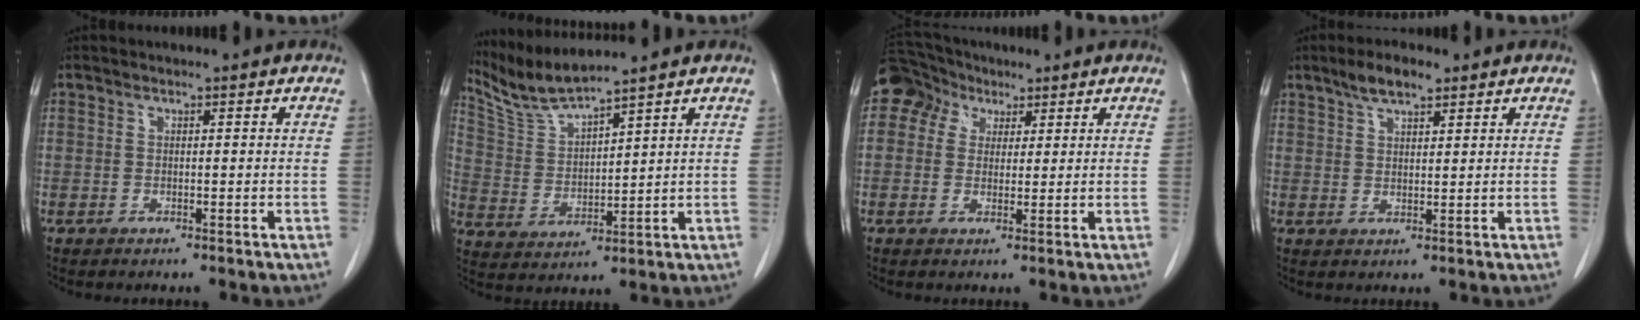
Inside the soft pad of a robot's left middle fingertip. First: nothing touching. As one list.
[{"total": 6.9, "force": [6.6, -1.3, 1.5], "torque": [-0.048, -0.005, 0.146]}, {"total": 6.5, "force": [3.3, 5.5, 1.3], "torque": [-0.028, 0.035, 0.062]}, {"total": 4.8, "force": [3.4, 1.5, 3.0], "torque": [-0.061, 0.009, 0.062]}]